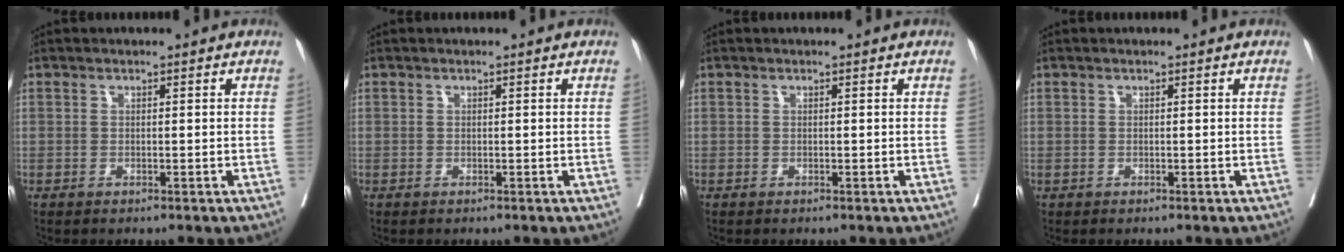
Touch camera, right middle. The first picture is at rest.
{"total": 0.0}
{"total": 0.0}
{"total": 0.0}